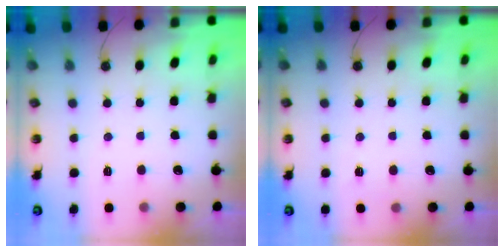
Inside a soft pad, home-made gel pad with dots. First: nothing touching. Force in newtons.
{"total": 2.7, "press": 2.7, "slide": 0.5}